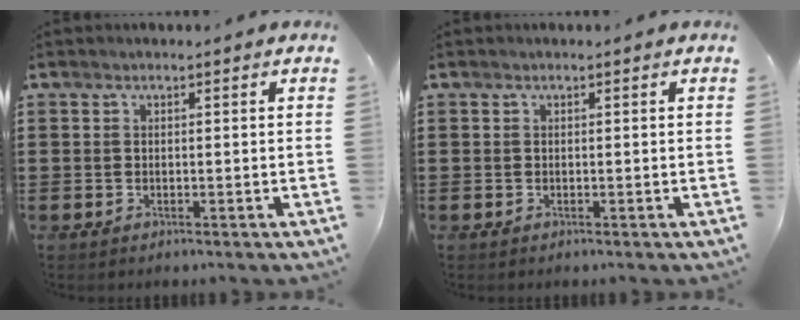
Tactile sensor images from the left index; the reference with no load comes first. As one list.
[{"total": 0.0}]